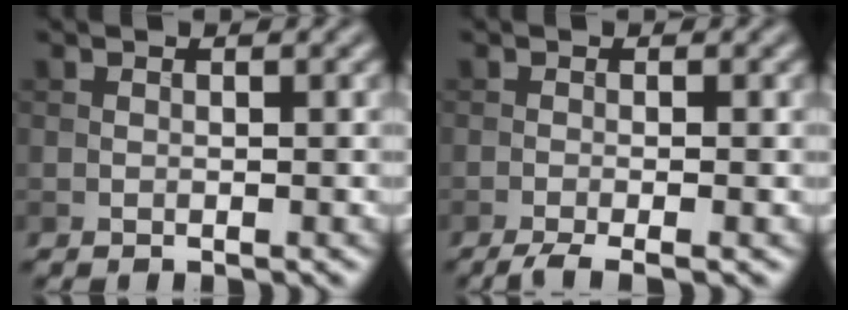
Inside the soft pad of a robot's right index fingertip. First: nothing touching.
{"total": 2.9, "force": [-1.8, 0.6, 2.2], "torque": [-0.037, -0.003, -0.039]}